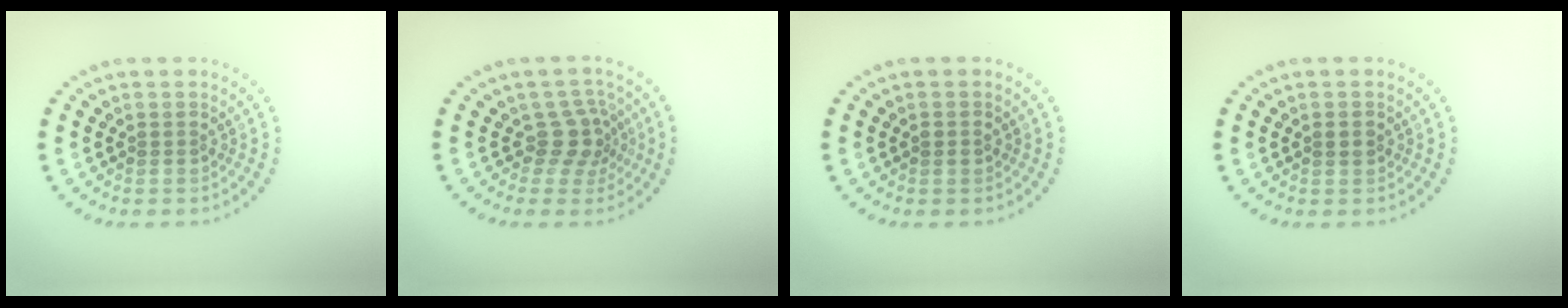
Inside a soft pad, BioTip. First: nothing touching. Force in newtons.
{"total": 2.7, "press": 2.1, "slide": 1.7}
{"total": 1.0, "press": 1.0, "slide": 0.1}
{"total": 1.2, "press": 1.2, "slide": 0.2}